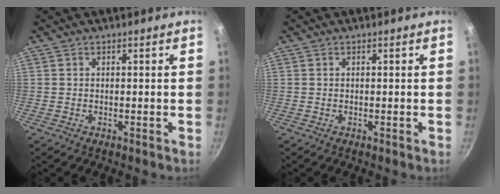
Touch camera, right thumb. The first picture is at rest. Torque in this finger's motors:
{"motor_torque": [-0.25, 0.25, -0.01, 0.01, 0.02]}